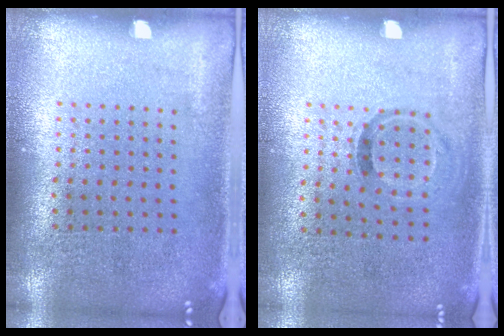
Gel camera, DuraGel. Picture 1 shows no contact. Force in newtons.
{"total": 0.8, "press": 0.6, "slide": 0.6}